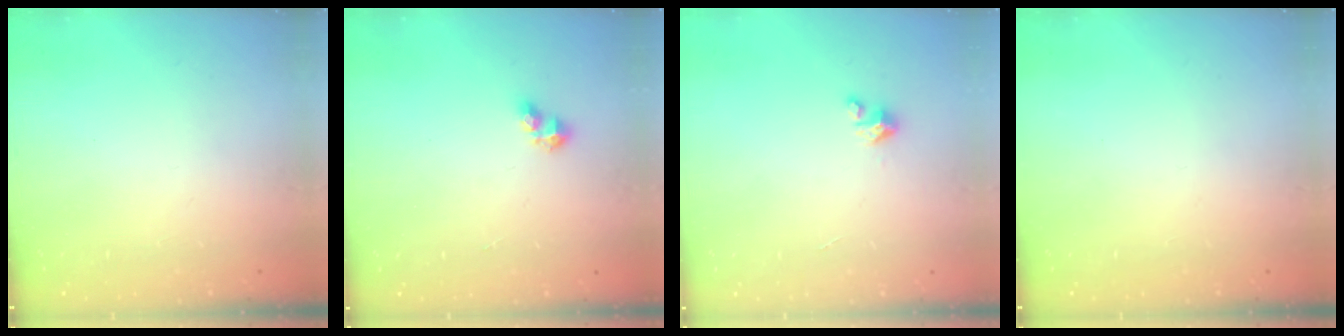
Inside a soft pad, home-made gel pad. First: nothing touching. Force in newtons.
{"total": 2.9, "press": 2.9, "slide": 0.3}
{"total": 3.2, "press": 3.2, "slide": 0.3}
{"total": 0.0}